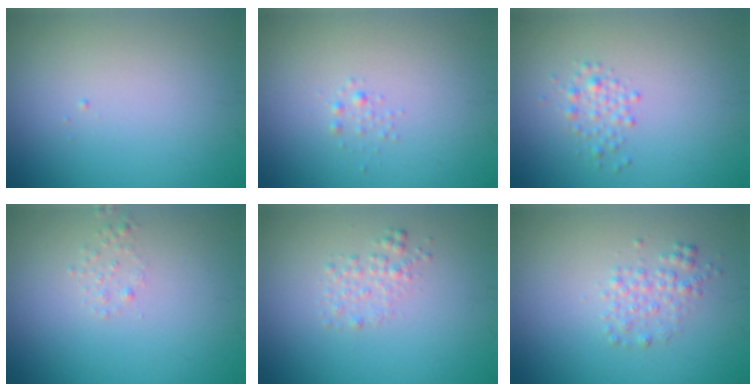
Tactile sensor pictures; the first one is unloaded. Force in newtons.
{"total": 0.6, "press": 0.6, "slide": 0.0}
{"total": 2.2, "press": 2.2, "slide": 0.0}
{"total": 0.8, "press": 0.8, "slide": 0.1}
{"total": 1.4, "press": 1.4, "slide": 0.1}
{"total": 1.8, "press": 1.8, "slide": 0.0}